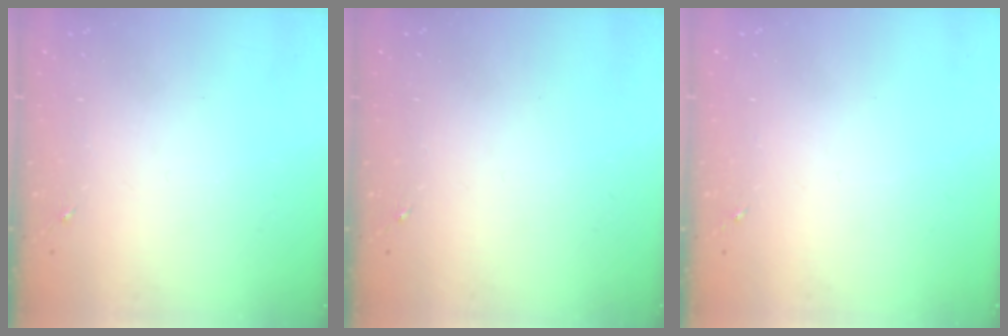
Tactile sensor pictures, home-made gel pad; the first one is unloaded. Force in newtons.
{"total": 0.0}
{"total": 0.0}